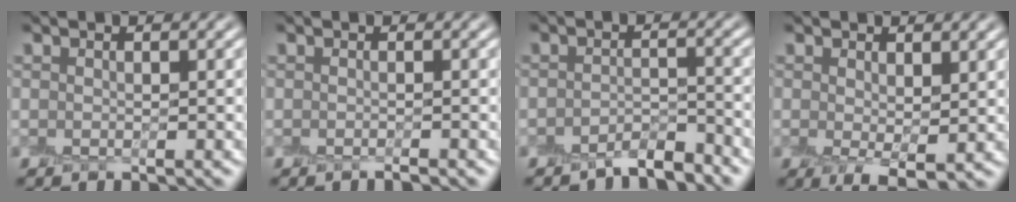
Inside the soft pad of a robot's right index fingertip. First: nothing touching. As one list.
[{"total": 0.7, "force": [-0.6, 0.1, 0.3], "torque": [0.001, -0.003, -0.013]}, {"total": 2.6, "force": [-2.3, 0.5, 0.9], "torque": [-0.012, 0.006, -0.044]}, {"total": 2.8, "force": [0.1, 1.2, 2.5], "torque": [-0.039, -0.008, 0.005]}]